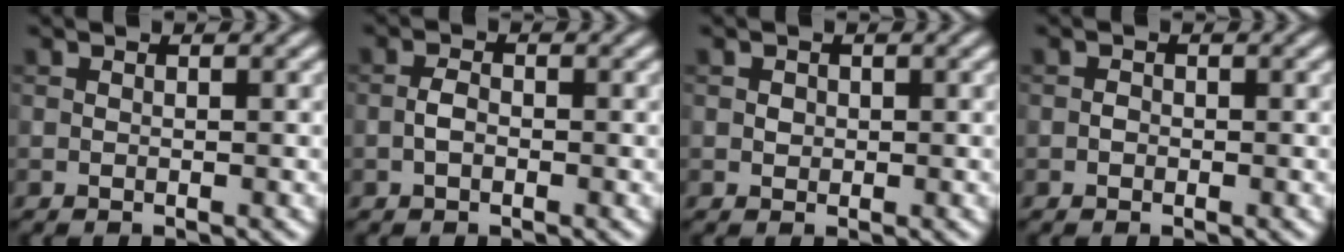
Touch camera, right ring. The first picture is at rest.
{"total": 1.4, "force": [-0.5, 0.8, 1.1], "torque": [-0.021, 0.002, -0.013]}
{"total": 0.8, "force": [0.2, 0.7, 0.2], "torque": [-0.002, -0.001, 0.002]}
{"total": 0.6, "force": [-0.2, 0.5, 0.2], "torque": [-0.002, -0.002, -0.006]}